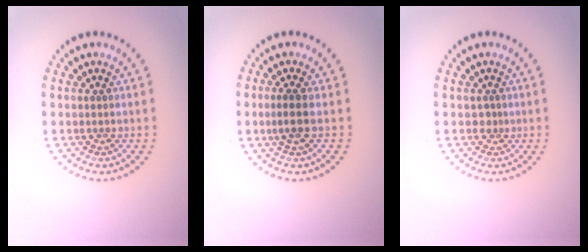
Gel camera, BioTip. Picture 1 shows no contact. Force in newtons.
{"total": 1.8, "press": 1.4, "slide": 1.1}
{"total": 0.9, "press": 0.6, "slide": 0.7}